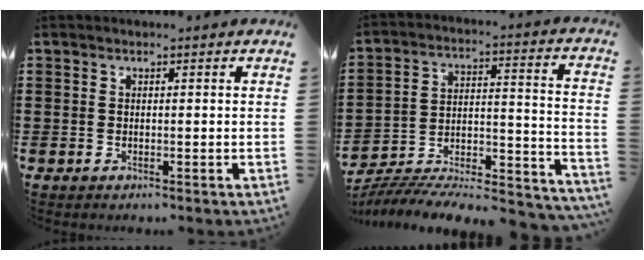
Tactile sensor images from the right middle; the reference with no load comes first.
{"total": 7.4, "force": [-7.1, 1.2, 1.7], "torque": [-0.019, 0.005, -0.139]}